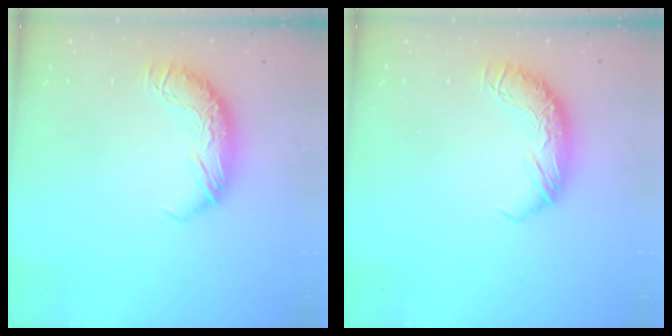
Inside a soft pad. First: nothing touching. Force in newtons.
{"total": 0.0}